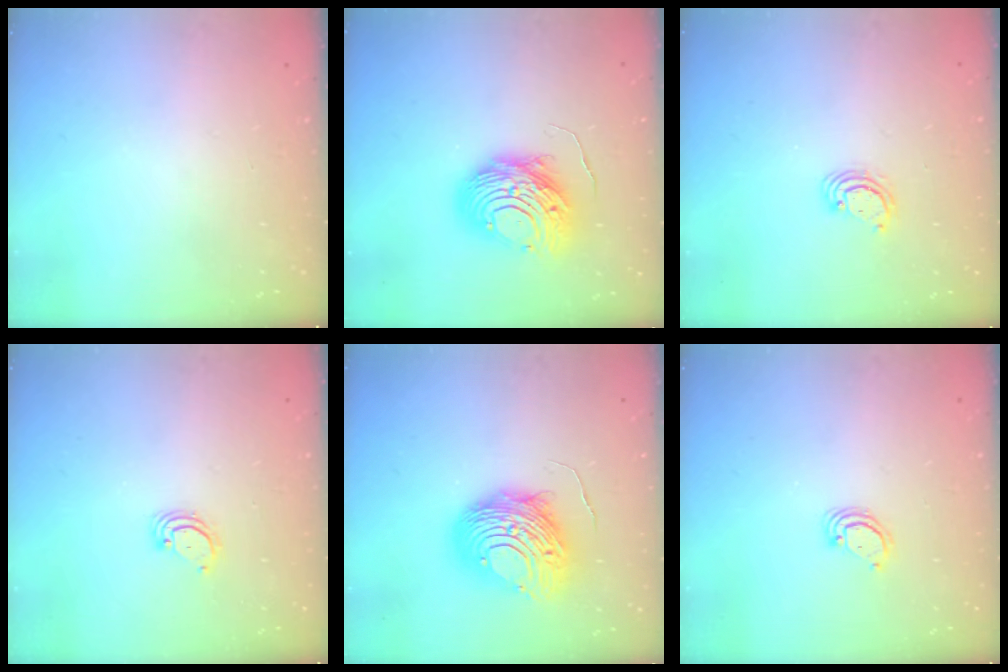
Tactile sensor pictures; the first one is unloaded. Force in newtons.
{"total": 12.5, "press": 12.5, "slide": 0.7}
{"total": 3.1, "press": 3.1, "slide": 0.3}
{"total": 2.8, "press": 2.8, "slide": 0.2}
{"total": 13.6, "press": 13.5, "slide": 1.3}
{"total": 3.4, "press": 3.4, "slide": 0.3}